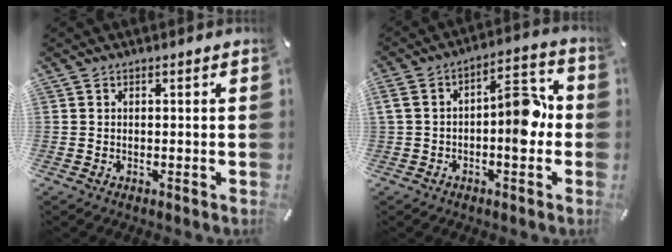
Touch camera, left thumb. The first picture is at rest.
{"total": 11.3, "force": [-1.3, 5.4, 9.8], "torque": [-0.130, 0.016, -0.021]}